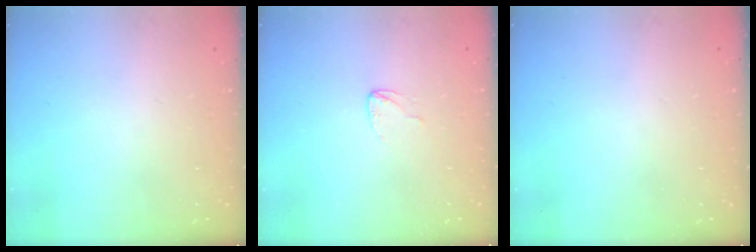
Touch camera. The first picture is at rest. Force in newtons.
{"total": 2.6, "press": 2.6, "slide": 0.0}
{"total": 0.0}